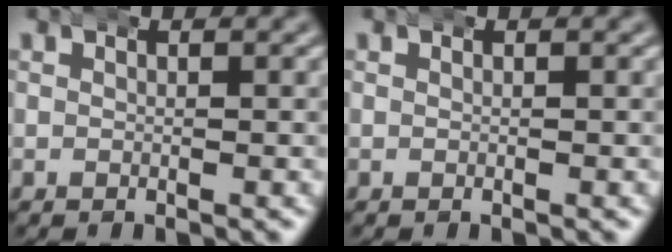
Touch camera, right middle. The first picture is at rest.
{"total": 0.0}